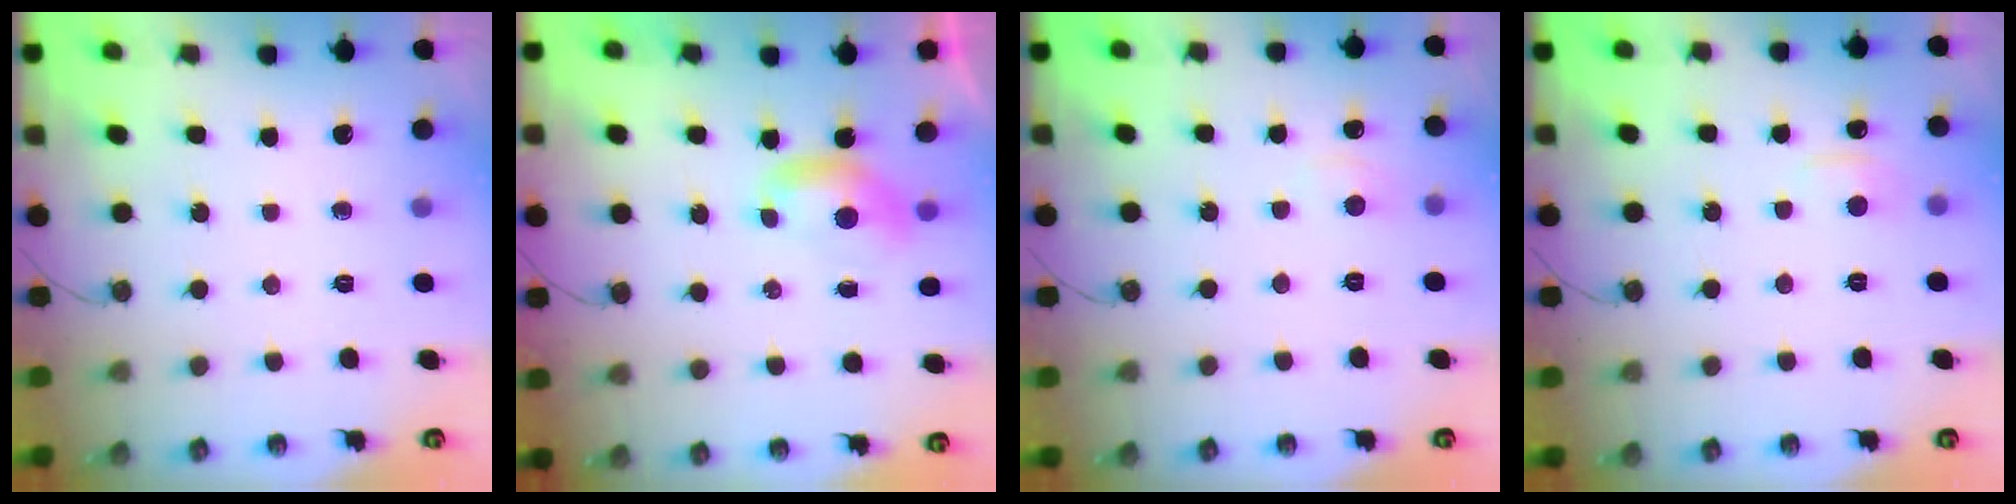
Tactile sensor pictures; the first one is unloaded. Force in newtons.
{"total": 1.7, "press": 1.6, "slide": 0.4}
{"total": 2.5, "press": 2.5, "slide": 0.6}
{"total": 1.4, "press": 1.1, "slide": 0.8}